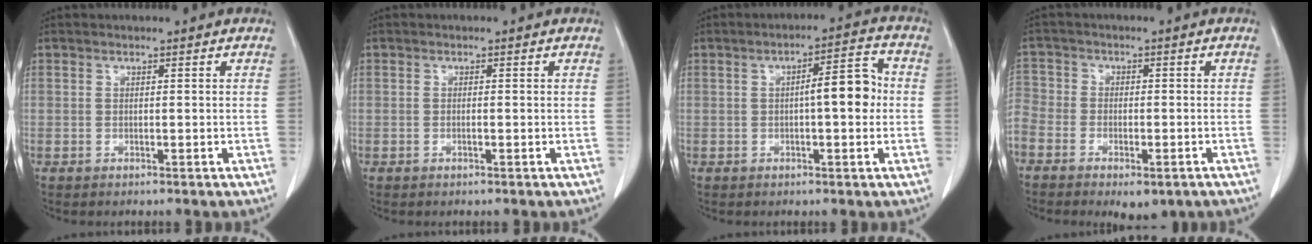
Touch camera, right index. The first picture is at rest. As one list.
[{"total": 0.6, "force": [-0.3, 0.0, 0.5], "torque": [-0.010, 0.001, -0.004]}, {"total": 6.7, "force": [0.0, 1.6, 6.5], "torque": [-0.093, 0.020, -0.002]}, {"total": 13.0, "force": [-7.4, 8.7, 6.1], "torque": [-0.161, 0.007, -0.121]}]